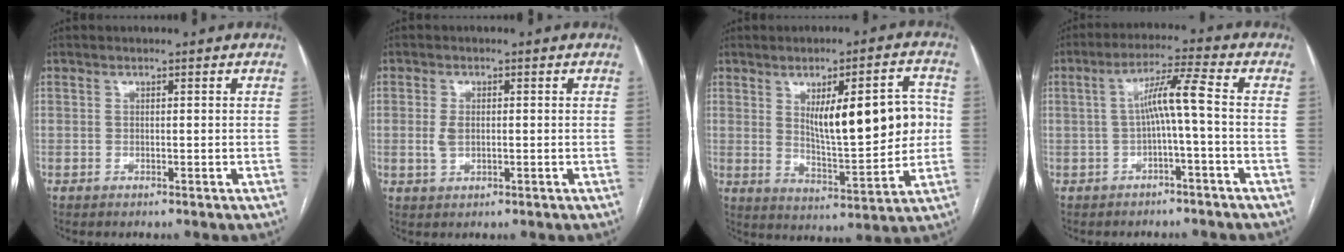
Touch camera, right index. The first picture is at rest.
{"total": 2.6, "force": [0.0, 1.5, 2.2], "torque": [-0.050, 0.002, 0.002]}
{"total": 14.5, "force": [2.3, 3.8, 13.8], "torque": [-0.197, 0.012, 0.046]}
{"total": 6.2, "force": [-0.7, -0.4, 6.1], "torque": [-0.108, 0.025, -0.009]}